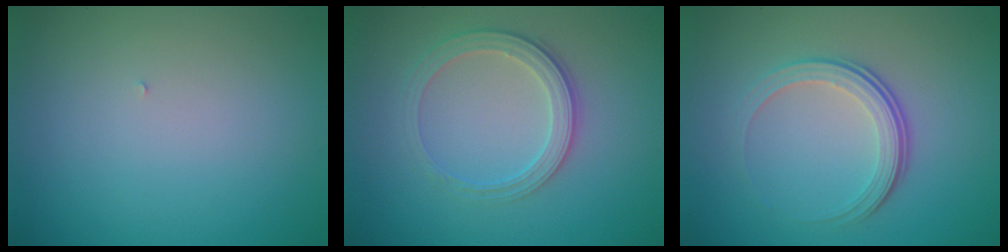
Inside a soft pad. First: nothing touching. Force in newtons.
{"total": 2.8, "press": 2.6, "slide": 0.9}
{"total": 3.7, "press": 2.5, "slide": 2.8}